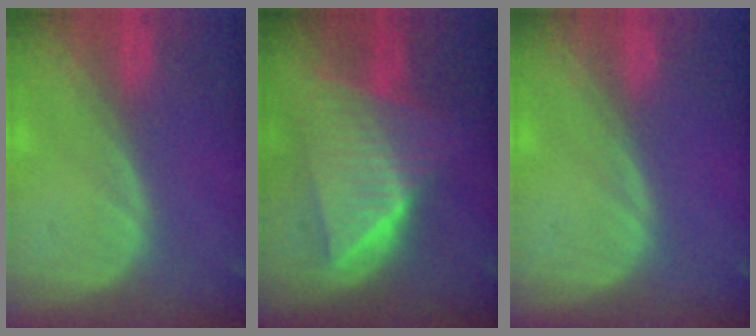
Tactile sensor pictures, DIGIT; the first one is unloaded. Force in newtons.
{"total": 9.9, "press": 9.9, "slide": 0.6}
{"total": 0.0}